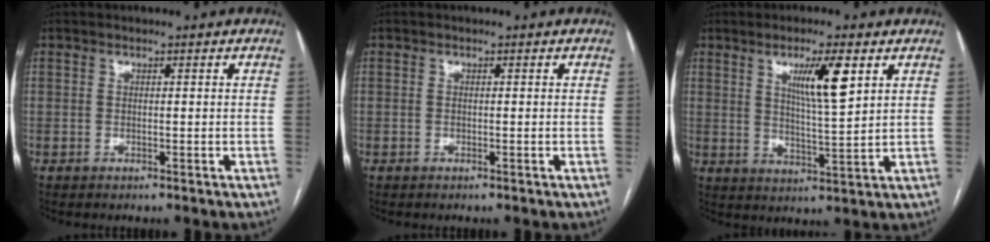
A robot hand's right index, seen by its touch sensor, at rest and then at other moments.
{"total": 0.0}
{"total": 7.8, "force": [3.5, 0.5, 7.0], "torque": [-0.122, -0.007, 0.061]}